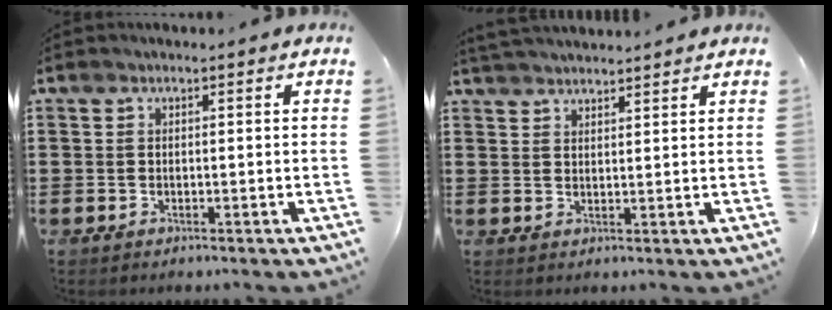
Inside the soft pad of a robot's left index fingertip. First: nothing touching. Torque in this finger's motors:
{"motor_torque": [0.00, 0.00, 0.29, 0.08]}